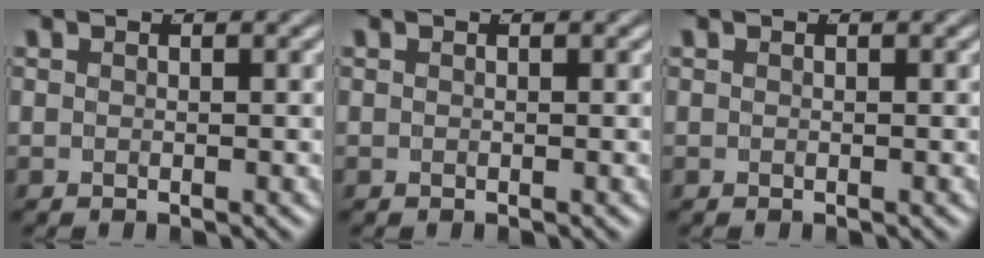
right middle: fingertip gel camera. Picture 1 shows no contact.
{"total": 0.0}
{"total": 0.0}